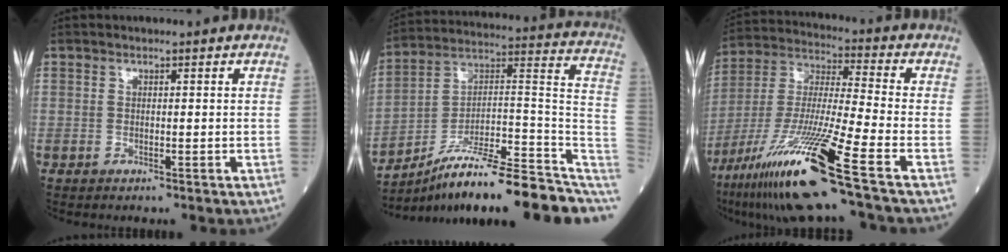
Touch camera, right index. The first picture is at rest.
{"total": 22.5, "force": [-16.5, 4.2, 14.7], "torque": [-0.148, 0.043, -0.253]}
{"total": 20.2, "force": [-11.5, -0.5, 16.5], "torque": [-0.343, -0.047, -0.214]}